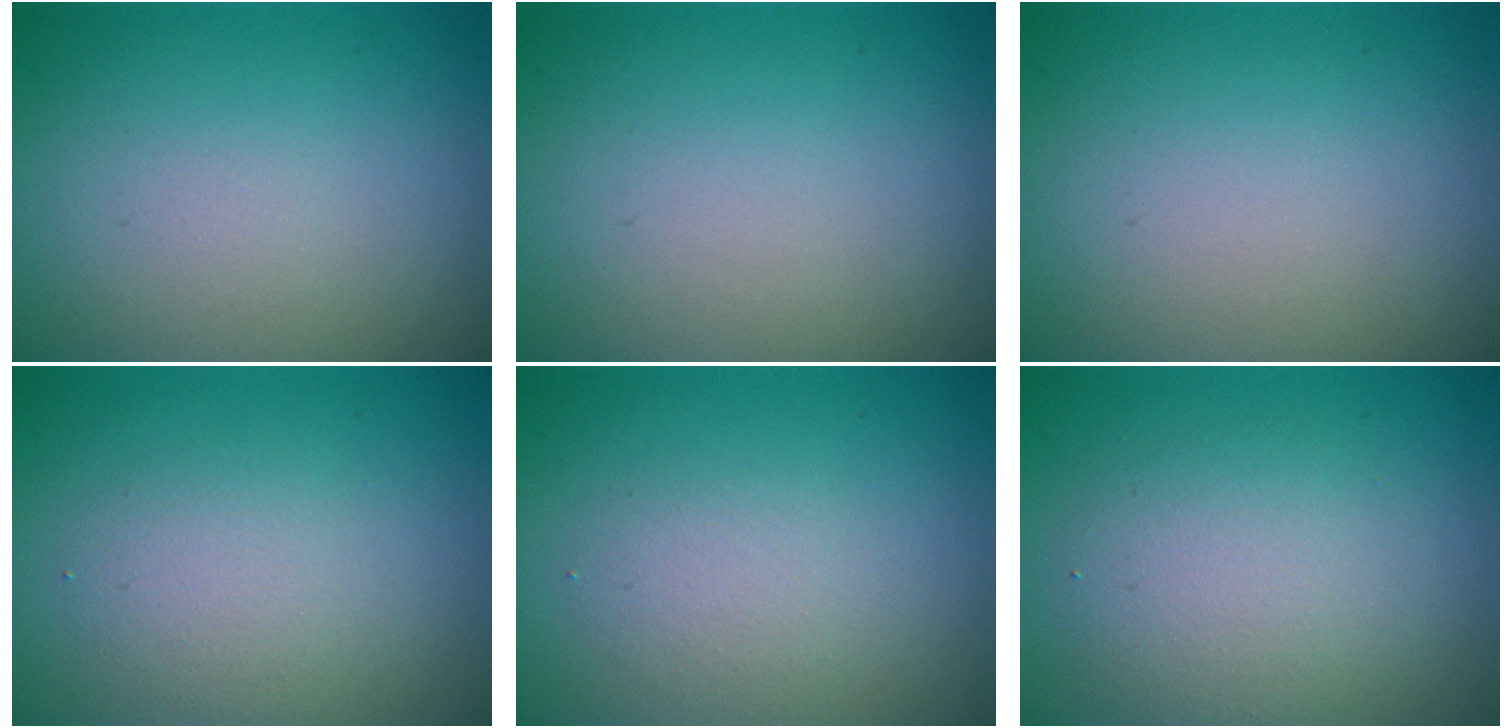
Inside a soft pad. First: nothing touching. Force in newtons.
{"total": 0.0}
{"total": 0.0}
{"total": 2.5, "press": 2.5, "slide": 0.1}
{"total": 1.9, "press": 1.8, "slide": 0.2}
{"total": 3.9, "press": 3.9, "slide": 0.4}